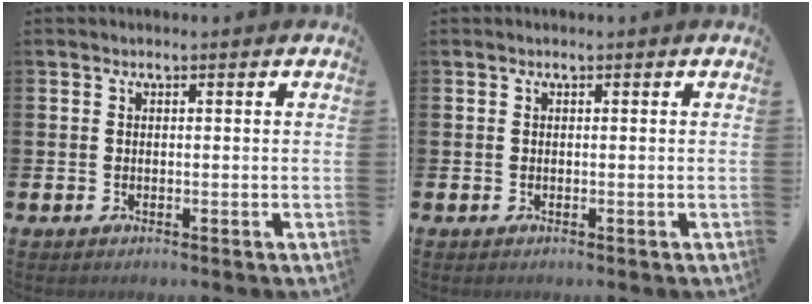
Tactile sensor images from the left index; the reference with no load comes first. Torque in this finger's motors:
{"motor_torque": [0.00, 0.00, 0.00, 0.00]}